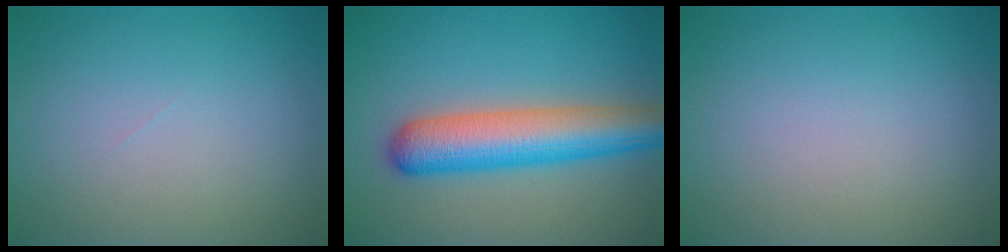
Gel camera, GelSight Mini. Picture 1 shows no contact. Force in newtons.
{"total": 7.5, "press": 7.5, "slide": 0.3}
{"total": 0.0}